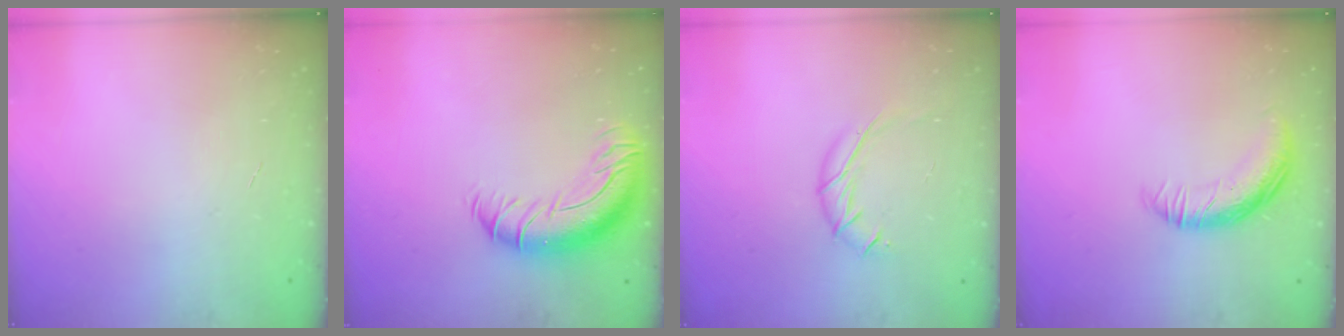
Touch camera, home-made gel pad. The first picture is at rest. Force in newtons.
{"total": 13.3, "press": 13.0, "slide": 2.9}
{"total": 8.6, "press": 8.4, "slide": 1.4}
{"total": 12.1, "press": 12.1, "slide": 0.7}